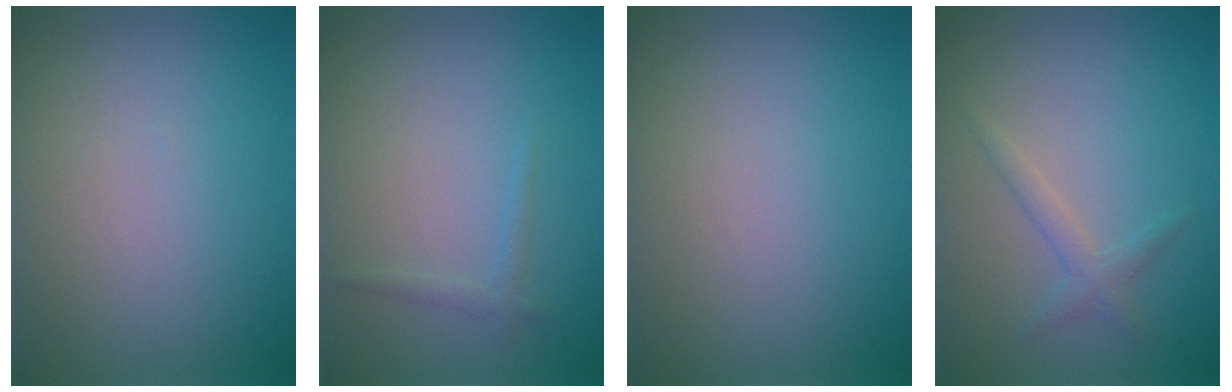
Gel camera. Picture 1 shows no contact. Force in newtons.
{"total": 0.9, "press": 0.9, "slide": 0.1}
{"total": 0.0}
{"total": 1.5, "press": 1.5, "slide": 0.1}